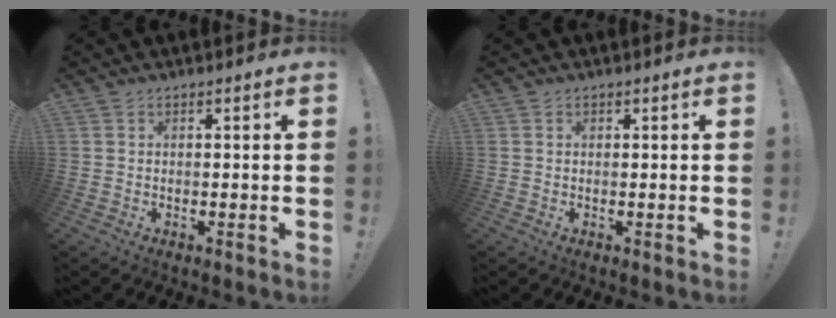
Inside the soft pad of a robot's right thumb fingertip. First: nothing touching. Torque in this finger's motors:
{"motor_torque": [-0.01, 0.14, 0.18, -0.07, -0.02]}